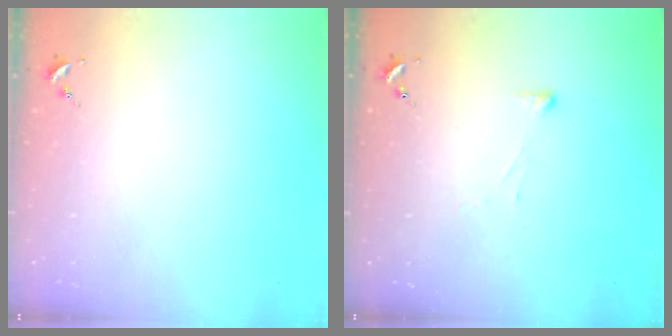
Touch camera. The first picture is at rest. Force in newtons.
{"total": 2.9, "press": 2.9, "slide": 0.4}